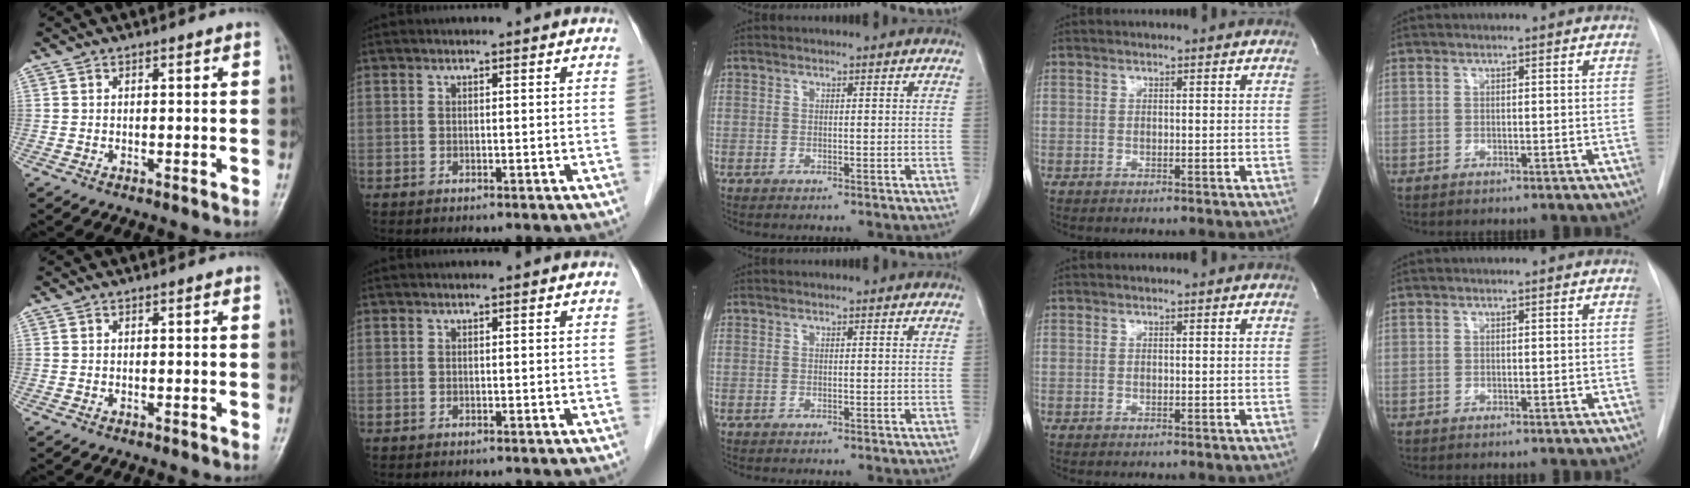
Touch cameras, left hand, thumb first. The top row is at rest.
{}